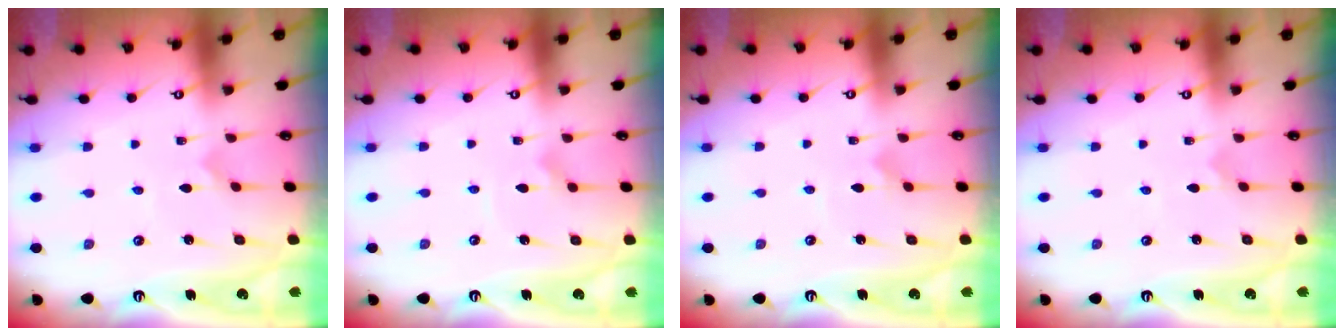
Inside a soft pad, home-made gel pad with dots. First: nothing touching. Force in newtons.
{"total": 2.2, "press": 2.2, "slide": 0.1}
{"total": 4.2, "press": 4.2, "slide": 0.3}
{"total": 0.0}